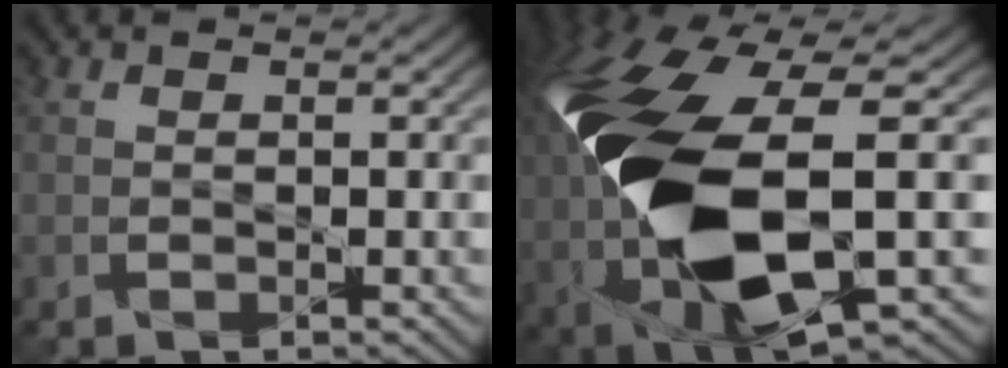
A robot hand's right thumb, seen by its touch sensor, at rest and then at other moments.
{"total": 16.3, "force": [-0.5, 7.4, 14.5], "torque": [-0.338, -0.007, 0.000]}